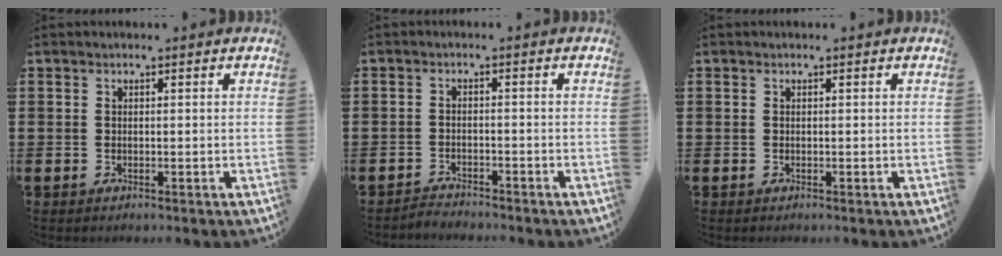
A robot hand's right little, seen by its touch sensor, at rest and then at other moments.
{"total": 1.7, "force": [-1.7, 0.0, -0.2], "torque": [-0.002, 0.005, -0.038]}
{"total": 0.0}